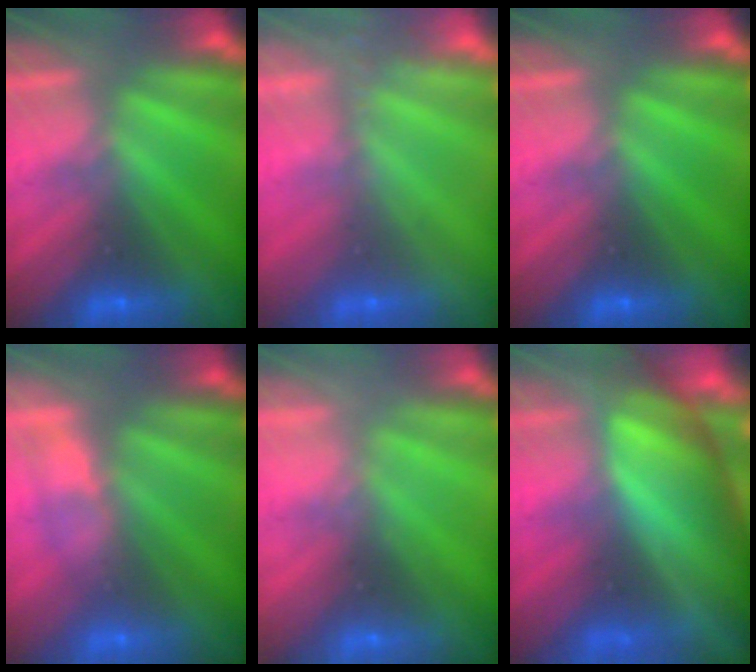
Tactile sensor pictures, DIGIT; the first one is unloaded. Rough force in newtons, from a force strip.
{"total": 2.4}
{"total": 0.0}
{"total": 3.0}
{"total": 2.3}
{"total": 7.3}